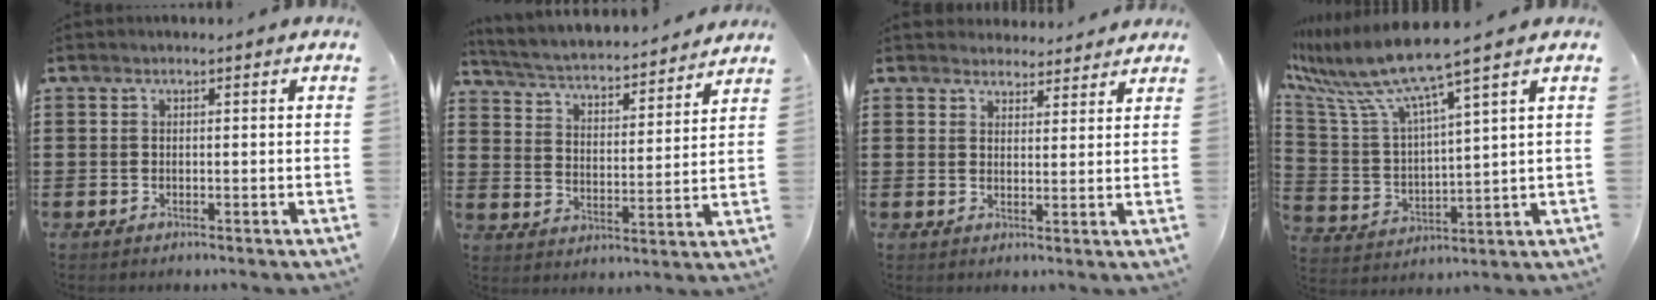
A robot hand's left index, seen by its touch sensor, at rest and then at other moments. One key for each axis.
{"total": 3.1, "fx": 3.1, "fy": -0.1, "fz": 0.8, "tx": -0.035, "ty": -0.032, "tz": 0.042}
{"total": 3.8, "fx": 3.8, "fy": 0.7, "fz": -0.2, "tx": -0.012, "ty": -0.016, "tz": 0.069}
{"total": 9.4, "fx": 7.5, "fy": -0.3, "fz": 5.6, "tx": -0.150, "ty": -0.053, "tz": 0.120}